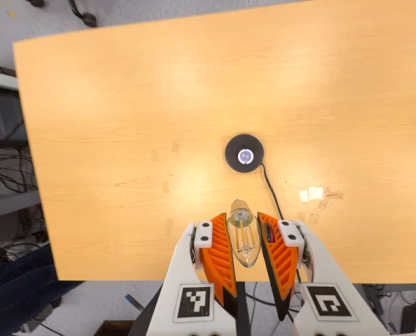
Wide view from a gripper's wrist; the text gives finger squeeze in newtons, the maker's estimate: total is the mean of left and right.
{"total": 13.6, "left": 14.8, "right": 12.3}